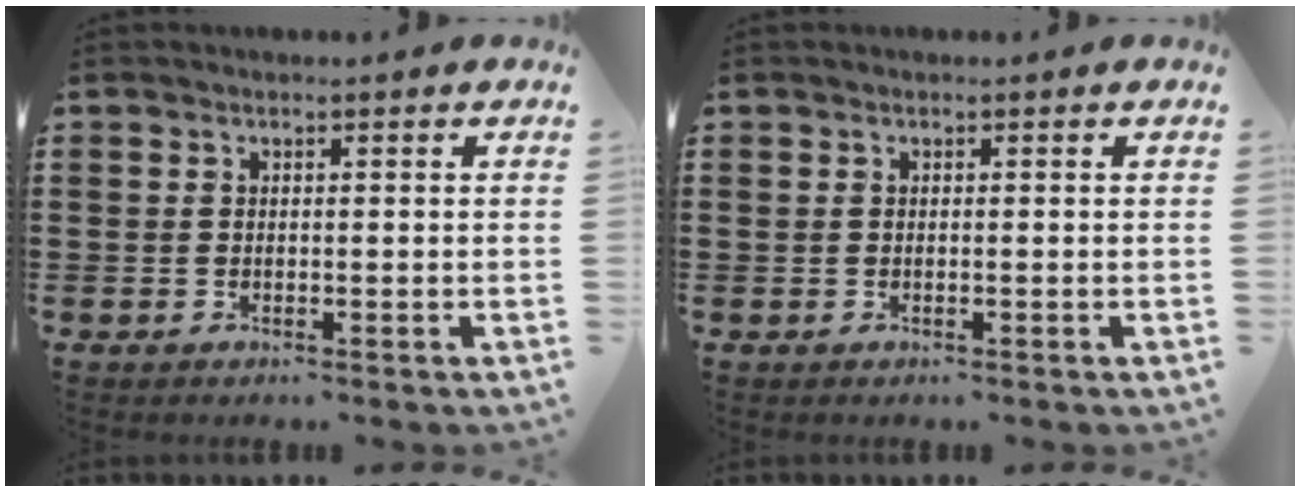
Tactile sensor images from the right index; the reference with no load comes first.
{"total": 0.0}